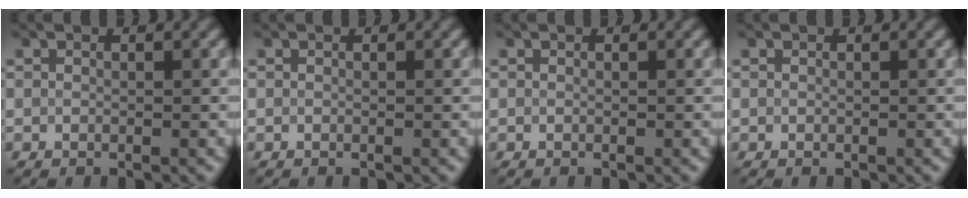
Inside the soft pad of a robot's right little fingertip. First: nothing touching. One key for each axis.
{"total": 0.0}
{"total": 0.0}
{"total": 0.0}